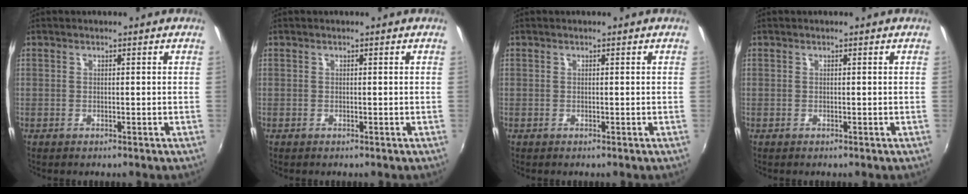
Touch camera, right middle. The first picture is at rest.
{"total": 0.0}
{"total": 0.0}
{"total": 0.0}